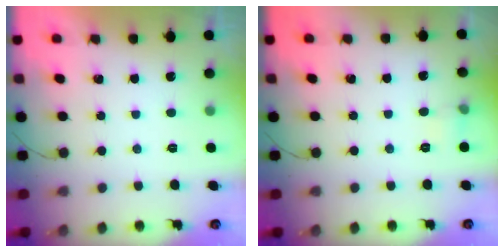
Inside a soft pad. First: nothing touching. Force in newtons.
{"total": 4.6, "press": 4.4, "slide": 1.4}